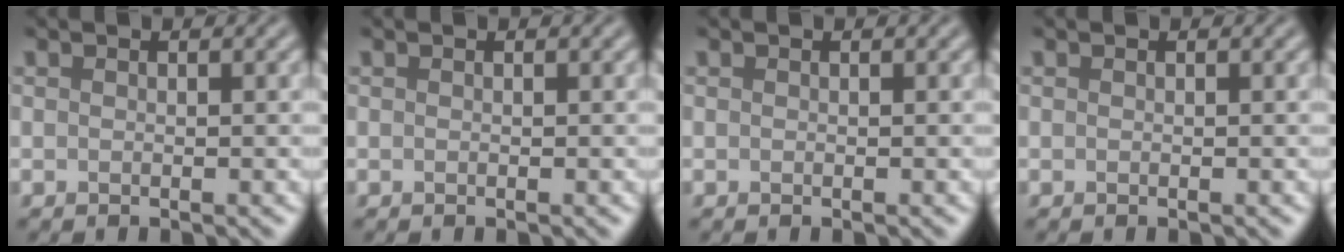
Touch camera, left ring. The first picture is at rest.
{"total": 0.0}
{"total": 0.0}
{"total": 0.0}